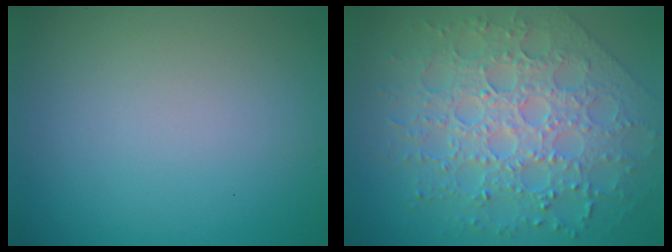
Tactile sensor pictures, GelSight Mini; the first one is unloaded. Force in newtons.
{"total": 8.8, "press": 6.3, "slide": 6.1}